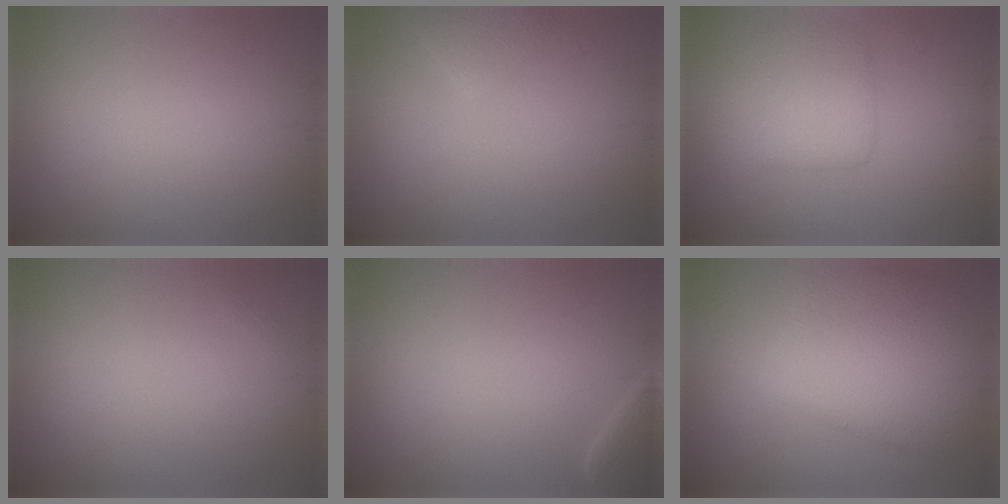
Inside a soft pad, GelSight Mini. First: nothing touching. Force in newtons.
{"total": 1.5, "press": 1.5, "slide": 0.1}
{"total": 3.5, "press": 3.5, "slide": 0.1}
{"total": 0.0}
{"total": 2.4, "press": 2.3, "slide": 0.4}
{"total": 7.0, "press": 7.0, "slide": 0.2}